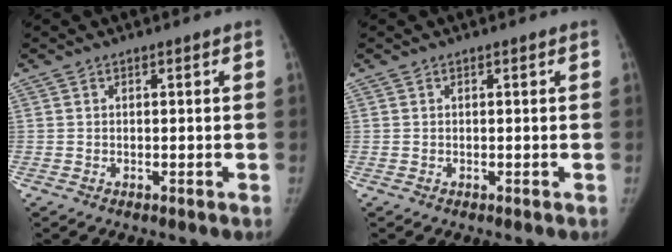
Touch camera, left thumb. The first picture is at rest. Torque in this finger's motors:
{"motor_torque": [0.01, 0.01, 0.32, -0.23, 0.00]}